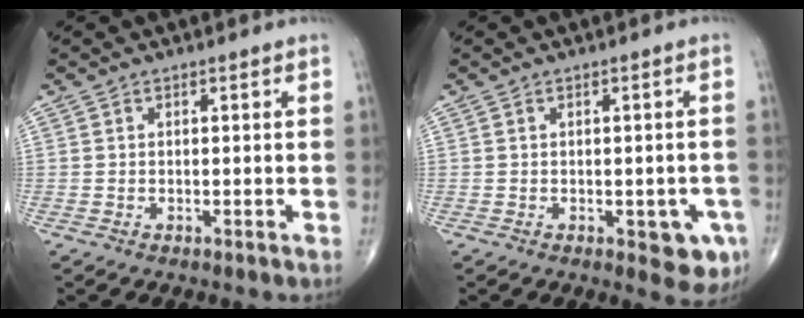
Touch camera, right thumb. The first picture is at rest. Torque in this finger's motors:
{"motor_torque": [0.74, 1.03, -0.07, -0.11, 0.07]}